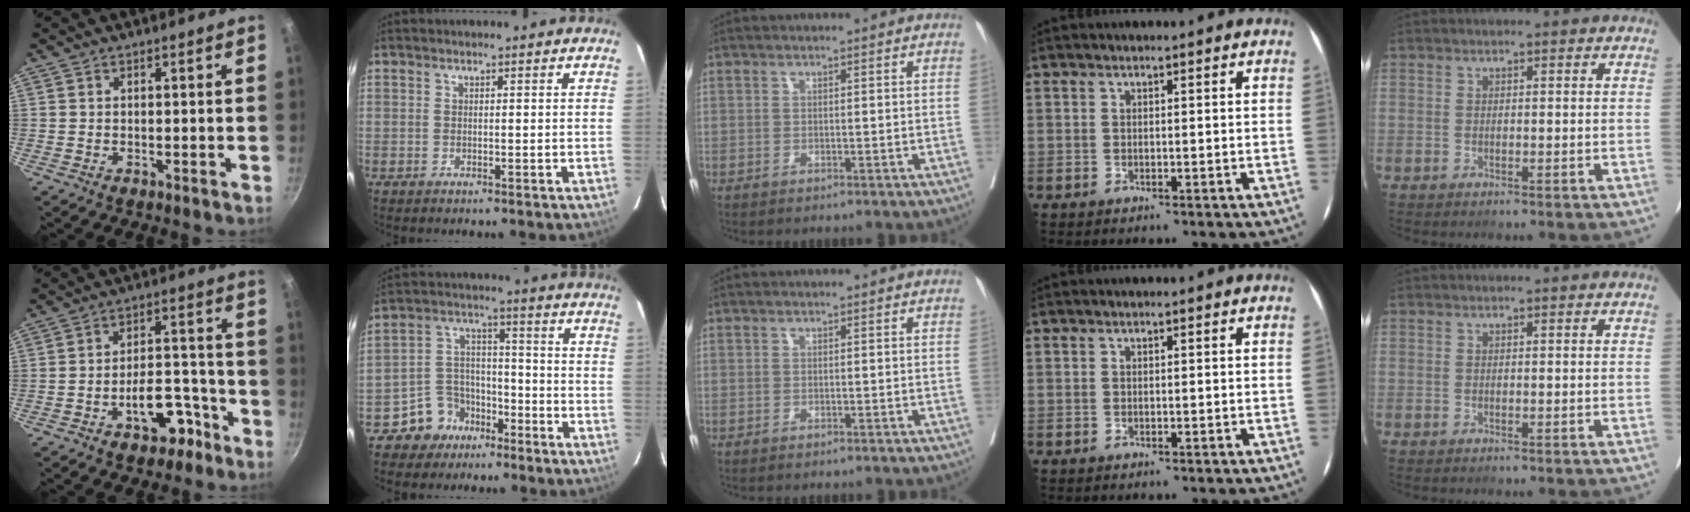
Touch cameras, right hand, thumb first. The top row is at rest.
{"thumb": {"total": 9.9, "force": [-5.5, 5.4, 6.2], "torque": [-0.076, 0.061, -0.081]}, "index": {"total": 7.9, "force": [-5.1, 5.9, 1.4], "torque": [-0.028, 0.021, -0.084]}}